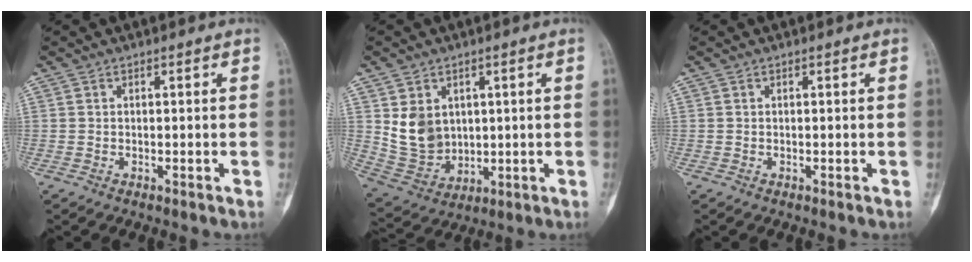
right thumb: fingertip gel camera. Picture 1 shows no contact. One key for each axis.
{"total": 9.3, "fx": 2.4, "fy": 7.5, "fz": 5.1, "tx": -0.069, "ty": -0.017, "tz": 0.070}
{"total": 0.0}